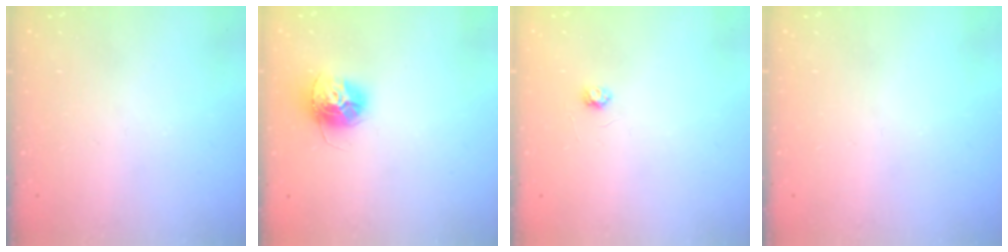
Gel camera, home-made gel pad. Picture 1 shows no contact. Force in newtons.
{"total": 13.4, "press": 13.4, "slide": 1.2}
{"total": 2.6, "press": 2.6, "slide": 0.3}
{"total": 0.0}